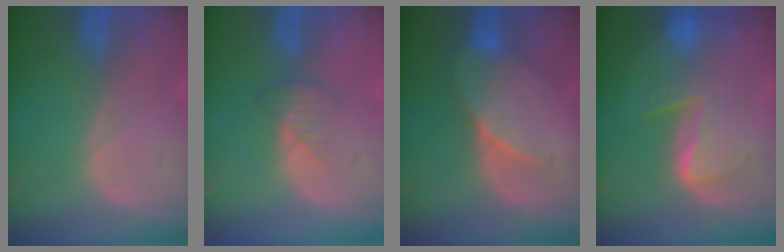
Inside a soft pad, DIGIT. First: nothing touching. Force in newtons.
{"total": 2.8, "press": 2.7, "slide": 0.8}
{"total": 7.2, "press": 6.6, "slide": 2.8}
{"total": 7.2, "press": 7.2, "slide": 0.2}